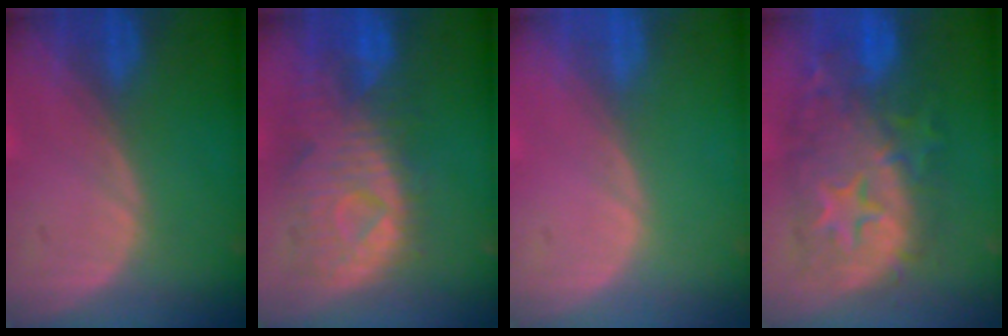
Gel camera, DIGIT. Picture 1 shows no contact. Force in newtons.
{"total": 10.9, "press": 9.6, "slide": 5.2}
{"total": 0.0}
{"total": 12.5, "press": 12.5, "slide": 1.1}